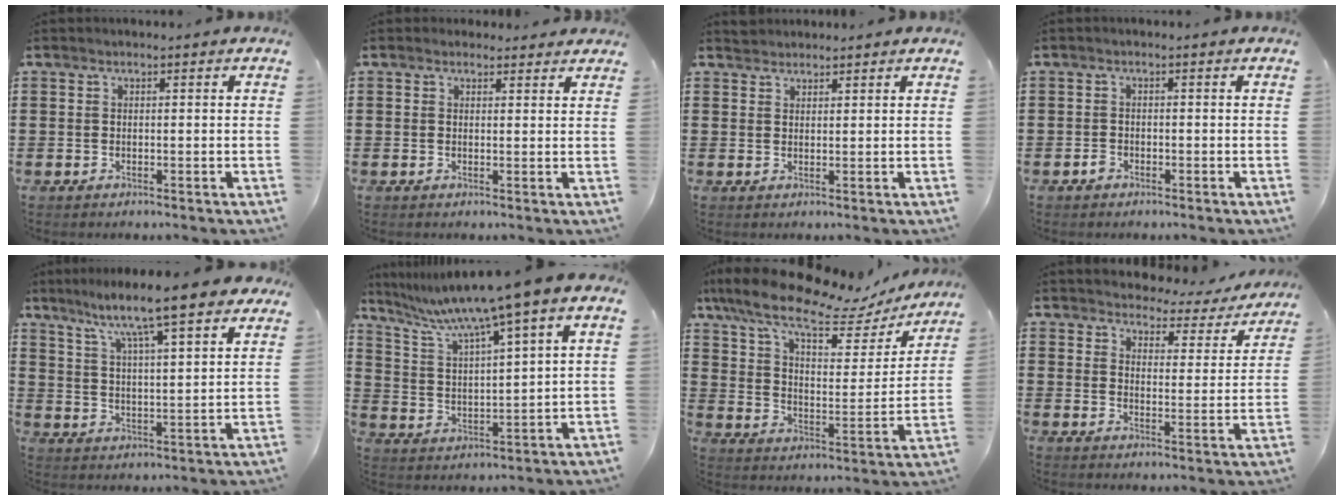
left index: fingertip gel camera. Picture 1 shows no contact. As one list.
[{"total": 1.6, "force": [1.3, 0.8, 0.1], "torque": [0.001, 0.004, 0.024]}, {"total": 1.5, "force": [1.4, 0.4, -0.2], "torque": [0.001, 0.002, 0.029]}, {"total": 1.1, "force": [-0.8, 0.7, 0.4], "torque": [-0.010, -0.001, -0.017]}, {"total": 8.1, "force": [6.9, 0.2, 4.3], "torque": [-0.105, -0.039, 0.109]}, {"total": 8.1, "force": [6.2, -0.5, 5.2], "torque": [-0.127, -0.042, 0.096]}, {"total": 13.1, "force": [10.2, 3.1, 7.5], "torque": [-0.167, -0.052, 0.172]}, {"total": 3.6, "force": [3.6, 0.7, 0.1], "torque": [-0.019, -0.032, 0.056]}]